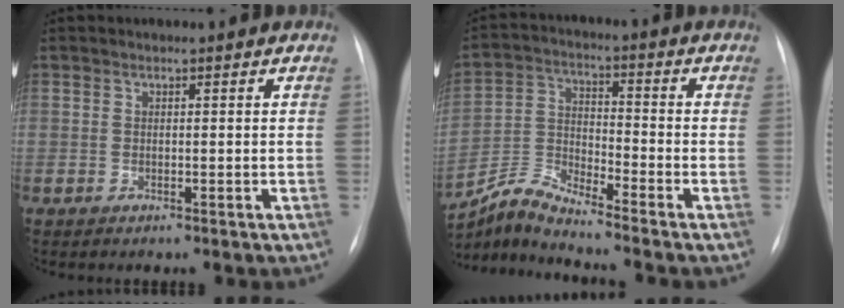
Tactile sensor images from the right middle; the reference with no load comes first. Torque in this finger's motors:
{"motor_torque": [-0.21, -0.10, -0.04, 0.00]}